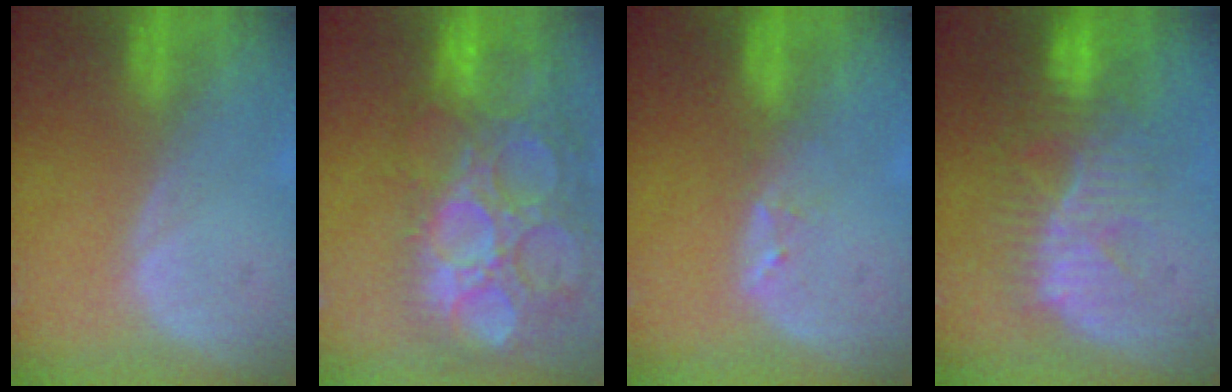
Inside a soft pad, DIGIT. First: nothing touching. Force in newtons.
{"total": 15.7, "press": 12.9, "slide": 8.9}
{"total": 1.6, "press": 1.5, "slide": 0.3}
{"total": 10.4, "press": 8.9, "slide": 5.4}